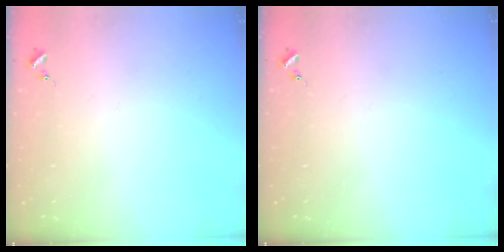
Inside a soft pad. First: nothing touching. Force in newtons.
{"total": 0.0}